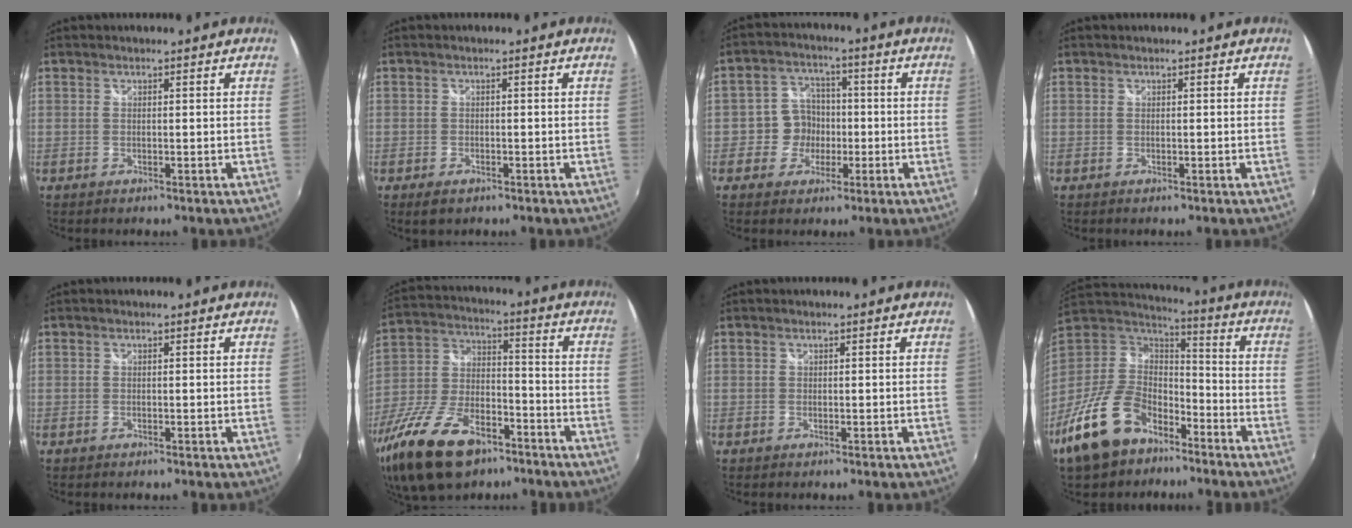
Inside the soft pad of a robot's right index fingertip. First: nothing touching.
{"total": 2.5, "force": [-1.5, 1.4, 1.4], "torque": [-0.029, -0.006, -0.021]}
{"total": 6.2, "force": [-1.6, 5.8, 1.4], "torque": [-0.027, 0.023, -0.025]}
{"total": 0.0}
{"total": 0.0}
{"total": 21.7, "force": [-13.4, 10.3, 13.6], "torque": [-0.294, -0.017, -0.230]}
{"total": 0.0}
{"total": 20.6, "force": [-12.1, 12.5, 11.0], "torque": [-0.256, 0.002, -0.198]}